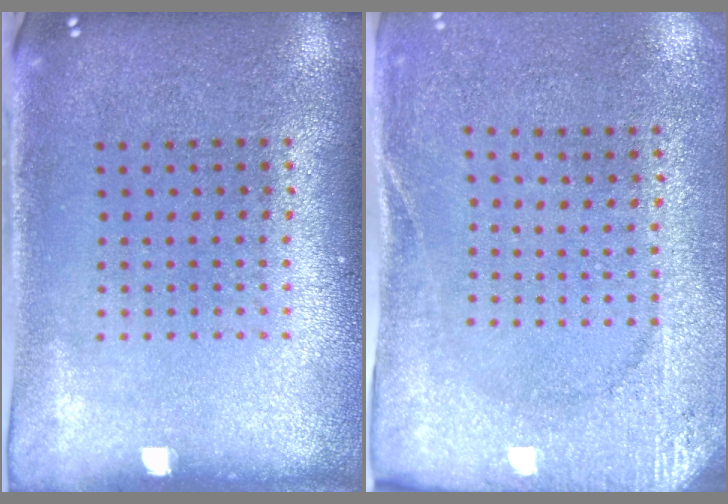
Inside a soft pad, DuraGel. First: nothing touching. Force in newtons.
{"total": 2.7, "press": 2.3, "slide": 1.3}